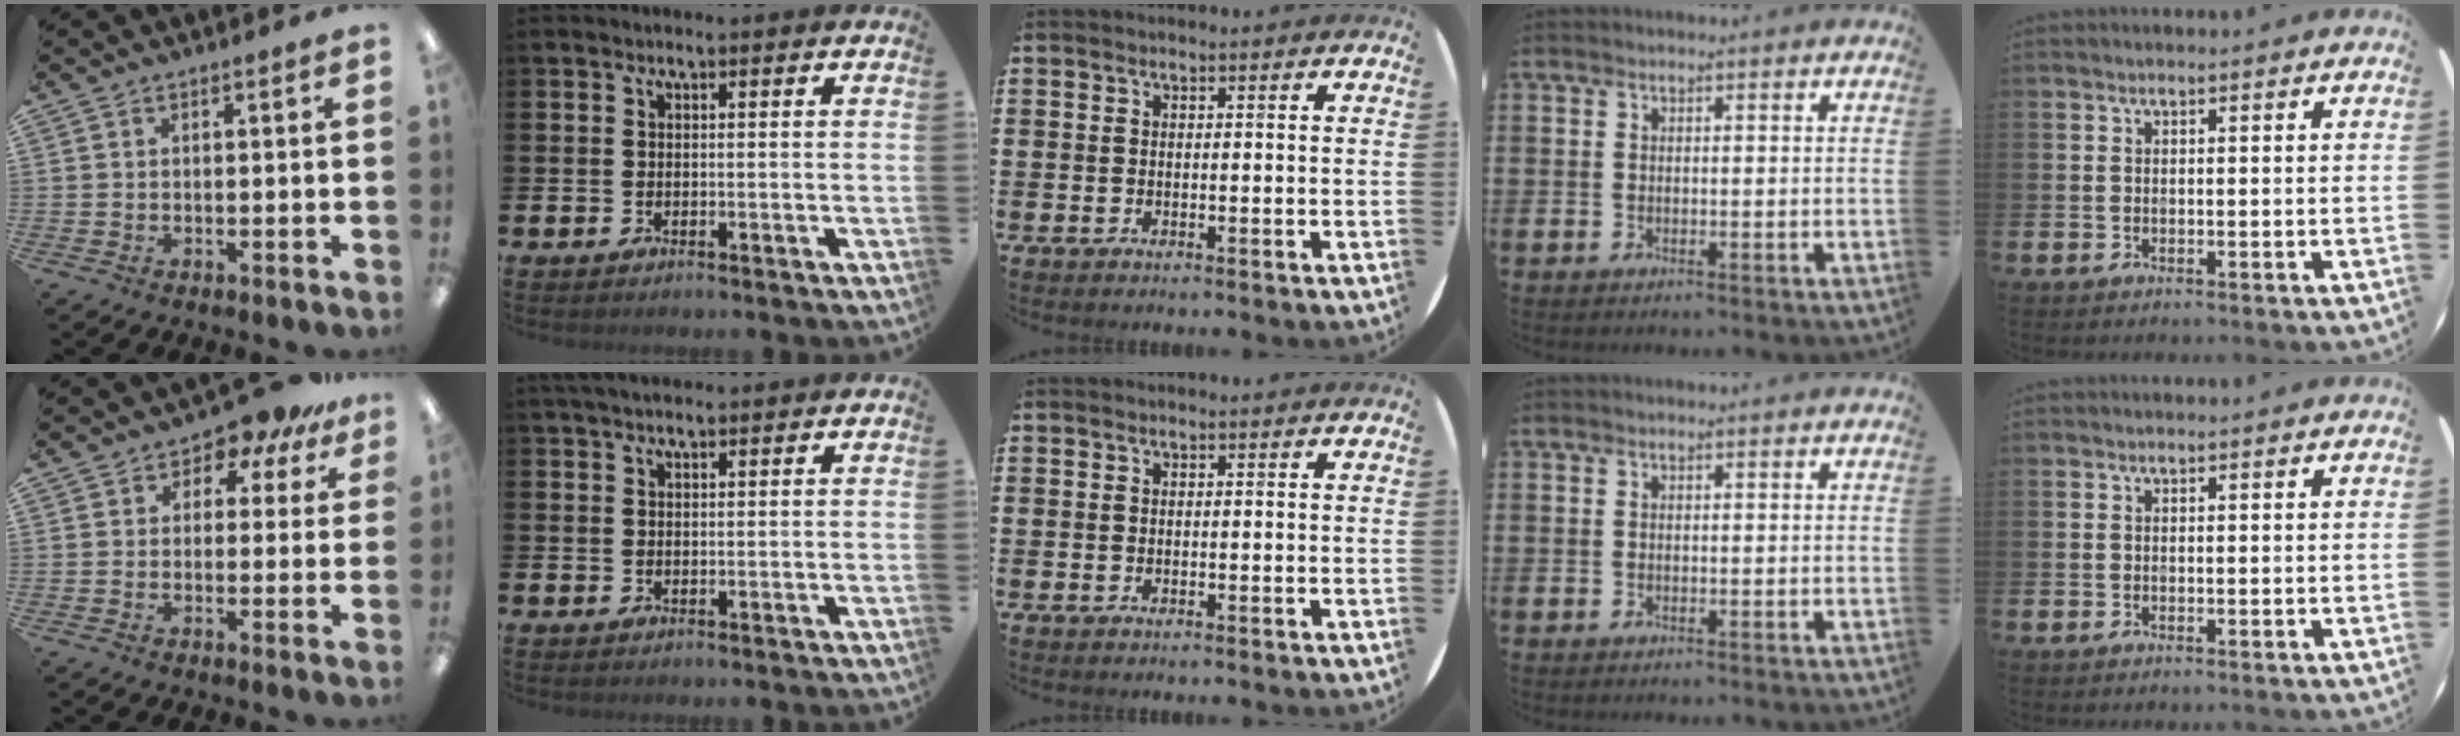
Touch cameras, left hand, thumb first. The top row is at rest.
{"thumb": {"total": 5.6, "force": [3.9, 3.4, 2.0], "torque": [-0.026, -0.023, 0.067]}, "index": {"total": 2.5, "force": [2.0, 0.8, 1.2], "torque": [-0.016, -0.002, 0.034]}}